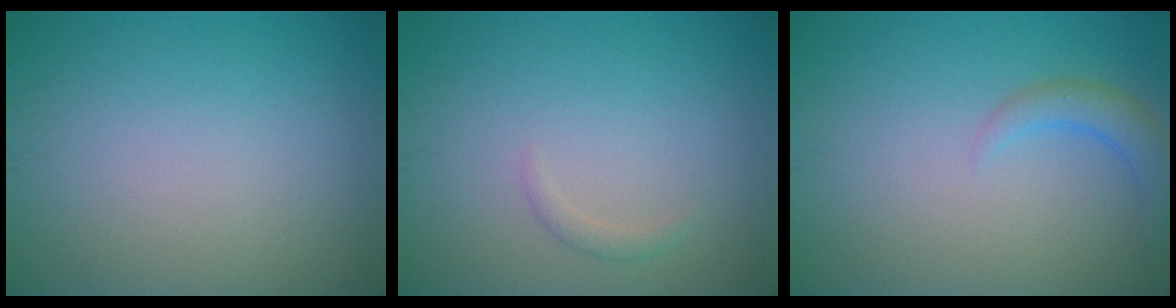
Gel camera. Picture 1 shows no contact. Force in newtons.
{"total": 0.8, "press": 0.8, "slide": 0.1}
{"total": 2.3, "press": 2.3, "slide": 0.3}